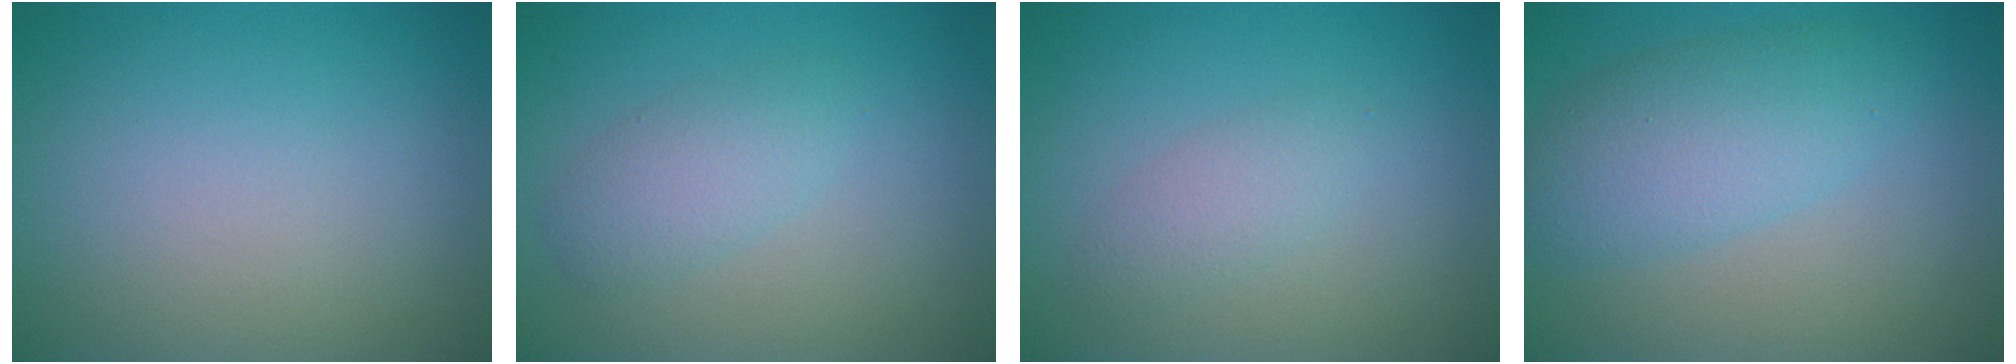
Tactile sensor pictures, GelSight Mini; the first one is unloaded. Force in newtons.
{"total": 2.5, "press": 2.5, "slide": 0.1}
{"total": 1.7, "press": 1.7, "slide": 0.1}
{"total": 4.9, "press": 4.9, "slide": 0.2}